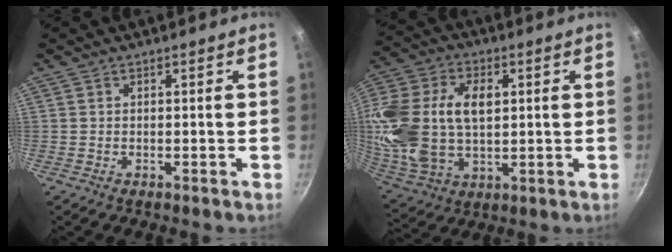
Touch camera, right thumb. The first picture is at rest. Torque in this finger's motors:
{"motor_torque": [2.34, 2.67, 1.40, -0.69, 0.28]}